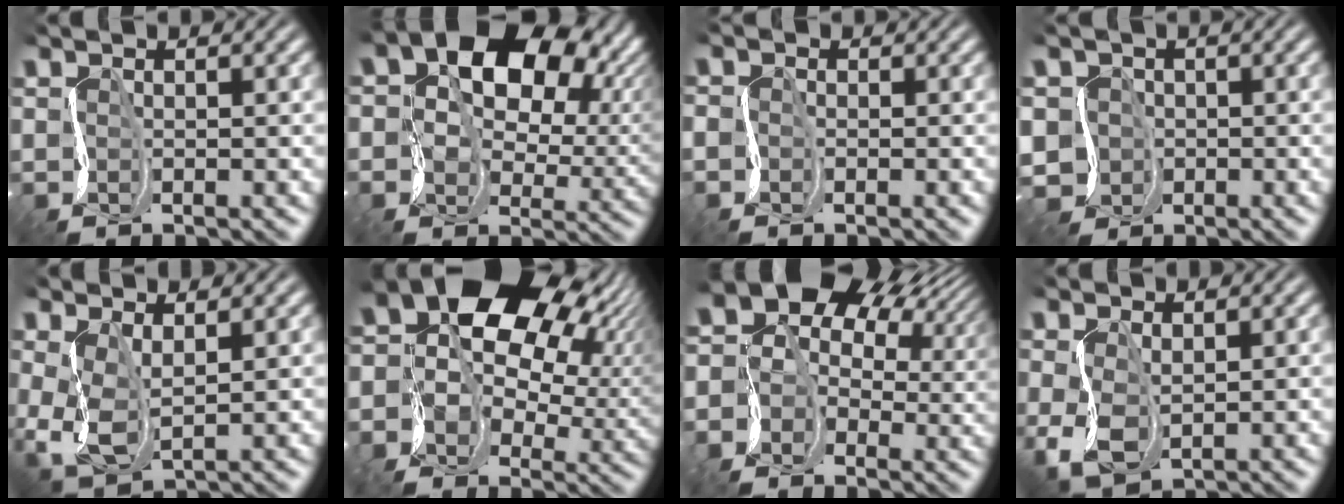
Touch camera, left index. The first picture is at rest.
{"total": 12.7, "force": [3.9, 9.3, 7.8], "torque": [-0.106, 0.026, 0.061]}
{"total": 1.8, "force": [-1.5, 0.2, -0.9], "torque": [0.010, -0.005, -0.024]}
{"total": 2.9, "force": [-1.2, 2.6, 0.0], "torque": [-0.014, -0.001, -0.017]}
{"total": 3.0, "force": [-0.4, 1.6, 2.5], "torque": [-0.081, -0.006, 0.000]}
{"total": 17.8, "force": [4.3, 13.5, 10.8], "torque": [-0.183, 0.030, 0.085]}
{"total": 11.9, "force": [3.2, 9.3, 6.8], "torque": [-0.121, 0.028, 0.053]}
{"total": 2.1, "force": [-0.5, 1.4, 1.4], "torque": [-0.060, -0.006, 0.002]}